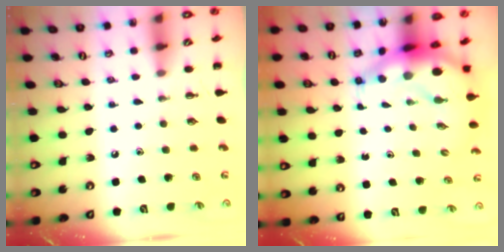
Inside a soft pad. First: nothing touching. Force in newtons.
{"total": 8.4, "press": 8.0, "slide": 2.7}